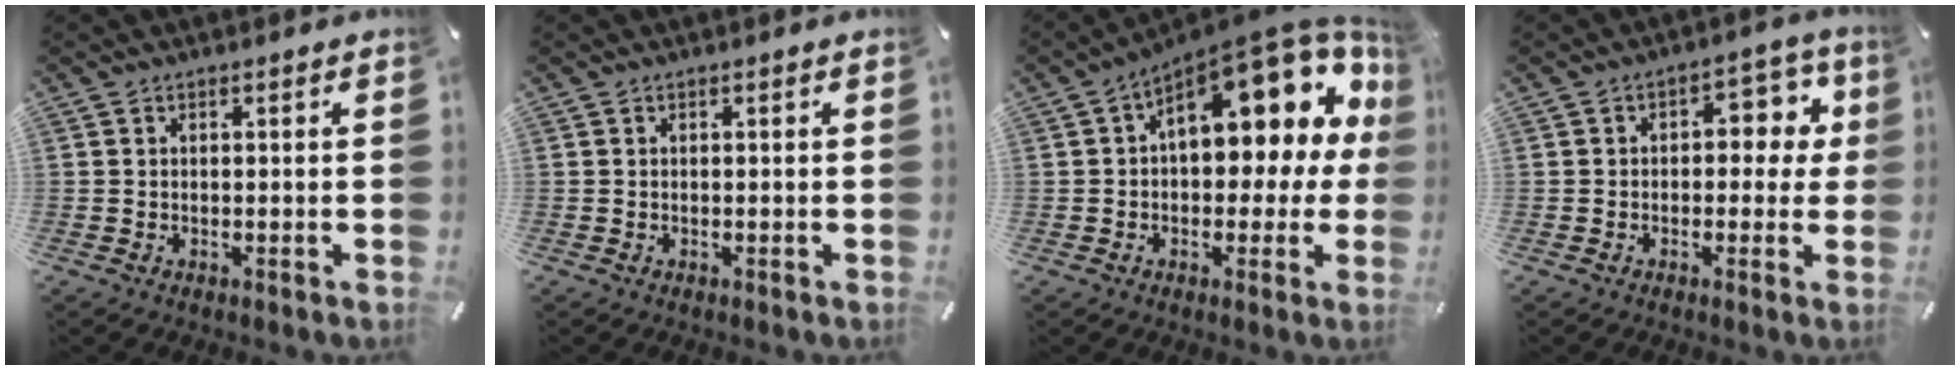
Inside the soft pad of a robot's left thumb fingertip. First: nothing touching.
{"total": 0.0}
{"total": 18.4, "force": [7.4, 9.3, 14.0], "torque": [-0.172, -0.058, 0.120]}
{"total": 7.8, "force": [0.8, 5.2, 5.9], "torque": [-0.066, -0.002, 0.004]}